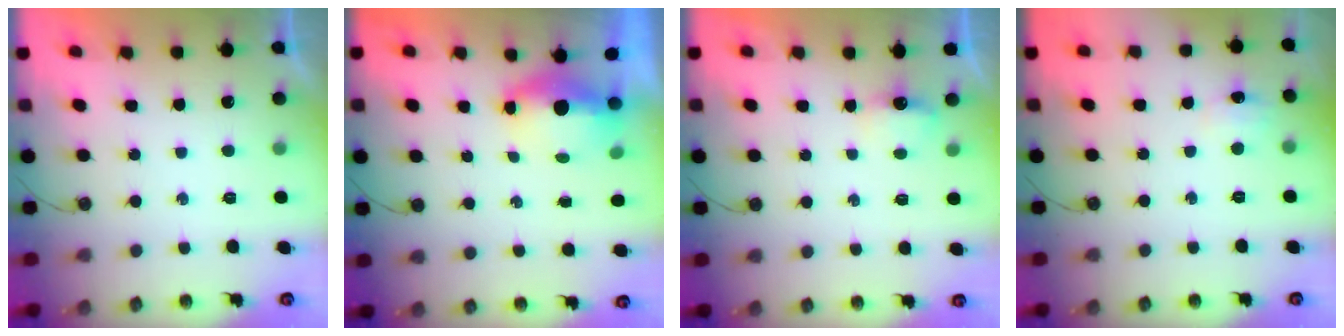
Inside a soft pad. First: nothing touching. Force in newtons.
{"total": 5.6, "press": 5.6, "slide": 0.7}
{"total": 3.8, "press": 3.8, "slide": 0.5}
{"total": 7.1, "press": 7.0, "slide": 0.9}